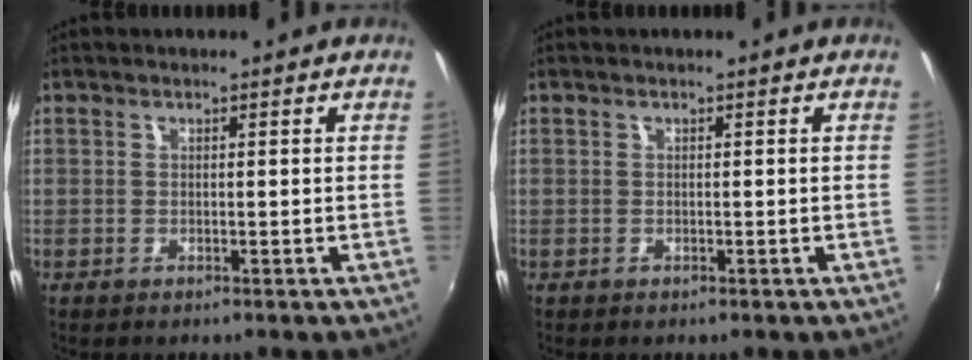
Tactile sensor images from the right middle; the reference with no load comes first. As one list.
[{"total": 0.0}]